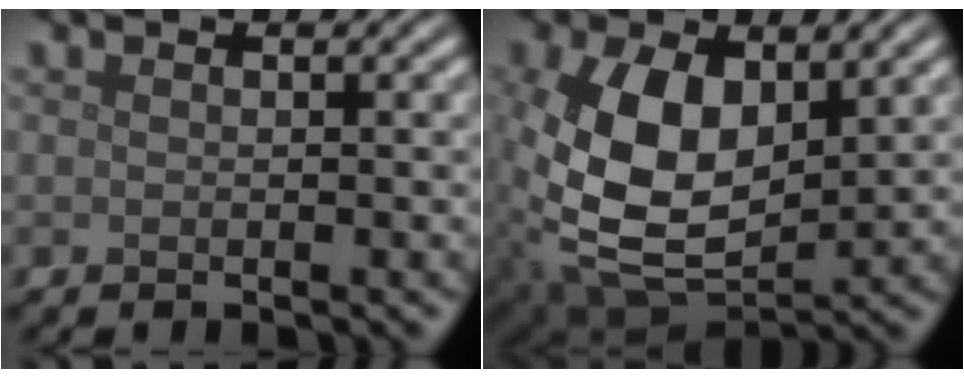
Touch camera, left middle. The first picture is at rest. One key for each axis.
{"total": 10.7, "fx": 0.9, "fy": 6.3, "fz": 8.6, "tx": -0.203, "ty": -0.010, "tz": 0.025}